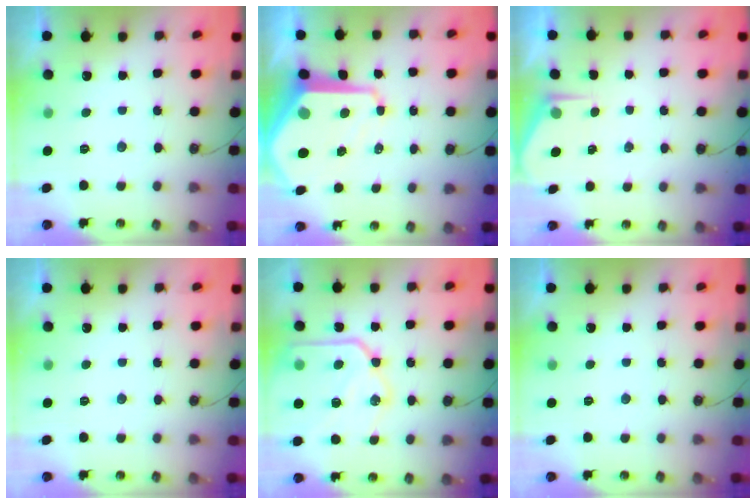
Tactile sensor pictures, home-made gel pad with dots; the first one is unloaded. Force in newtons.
{"total": 14.2, "press": 14.1, "slide": 1.3}
{"total": 2.5, "press": 2.5, "slide": 0.4}
{"total": 0.0}
{"total": 19.5, "press": 19.4, "slide": 2.0}
{"total": 0.0}